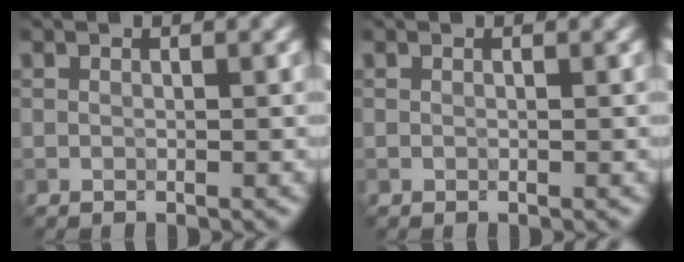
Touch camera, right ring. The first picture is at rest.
{"total": 0.0}